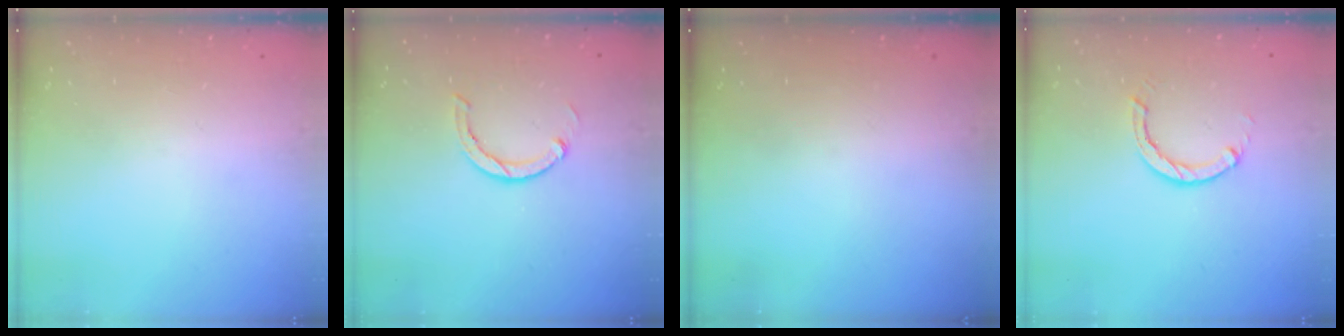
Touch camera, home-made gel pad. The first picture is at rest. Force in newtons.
{"total": 3.0, "press": 3.0, "slide": 0.1}
{"total": 0.0}
{"total": 2.9, "press": 2.9, "slide": 0.4}